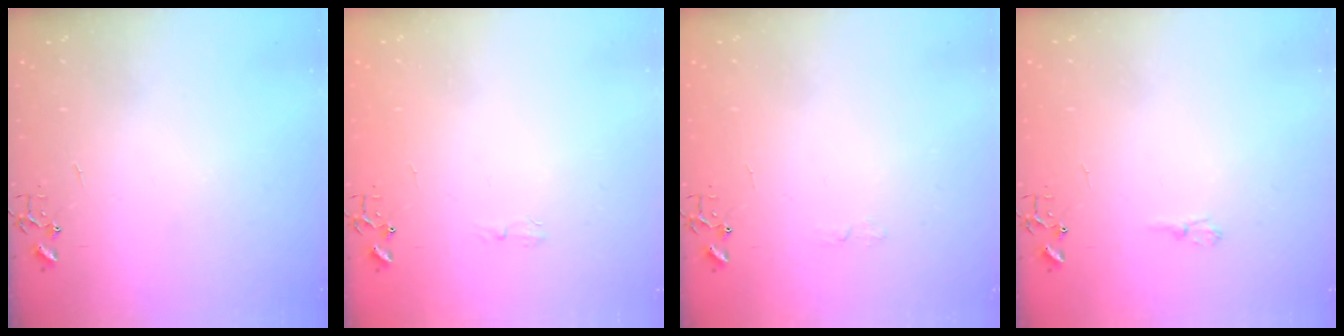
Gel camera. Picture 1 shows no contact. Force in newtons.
{"total": 5.5, "press": 5.4, "slide": 0.6}
{"total": 3.6, "press": 3.6, "slide": 0.4}
{"total": 4.8, "press": 4.8, "slide": 0.5}